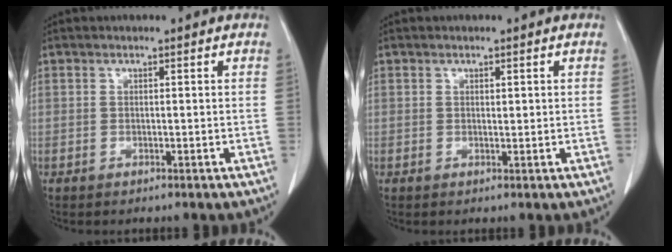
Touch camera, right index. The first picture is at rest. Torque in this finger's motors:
{"motor_torque": [-0.02, -0.02, -0.04, 0.00]}